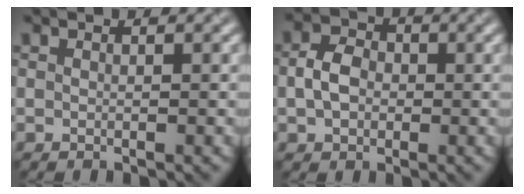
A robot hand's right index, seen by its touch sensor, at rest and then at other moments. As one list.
[{"total": 3.4, "force": [-0.2, 2.6, 2.1], "torque": [-0.042, 0.004, -0.011]}]